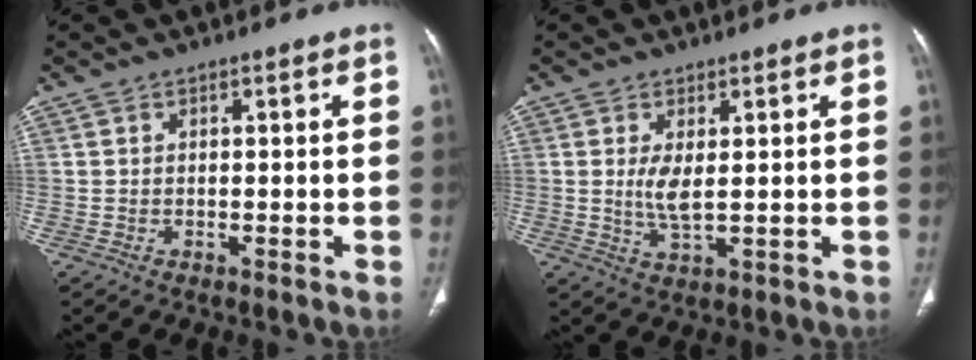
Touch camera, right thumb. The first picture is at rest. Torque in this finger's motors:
{"motor_torque": [-0.39, -0.02, 0.60, 0.18, 0.02]}